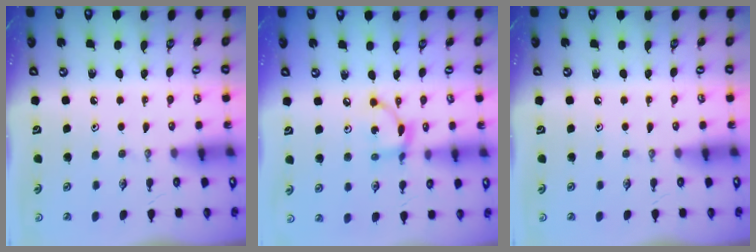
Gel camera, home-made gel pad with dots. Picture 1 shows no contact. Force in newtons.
{"total": 7.3, "press": 7.3, "slide": 0.2}
{"total": 0.0}